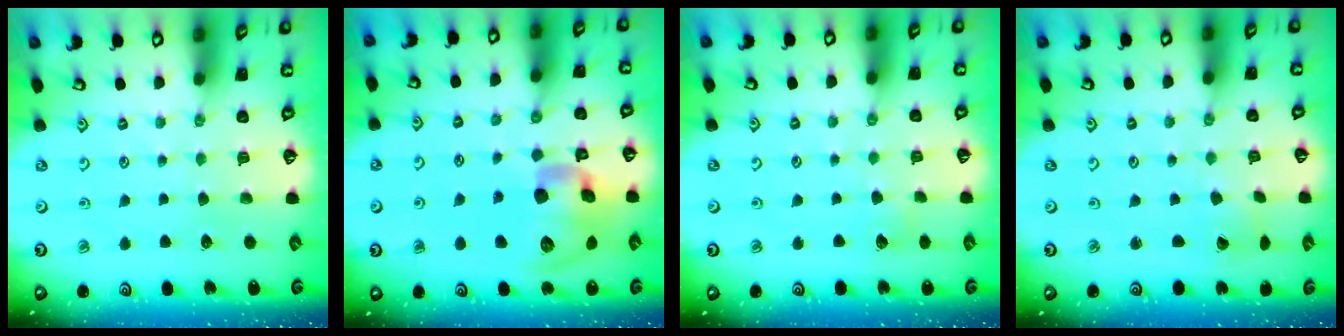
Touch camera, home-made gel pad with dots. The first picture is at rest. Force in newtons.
{"total": 16.8, "press": 16.7, "slide": 2.3}
{"total": 3.9, "press": 3.8, "slide": 0.5}
{"total": 1.8, "press": 1.8, "slide": 0.4}